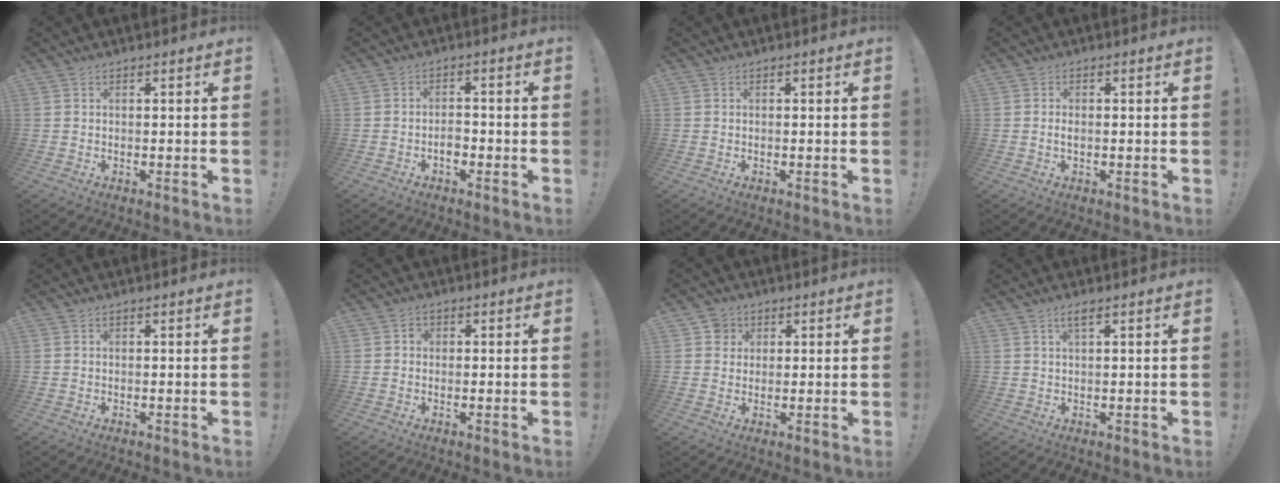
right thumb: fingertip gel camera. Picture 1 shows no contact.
{"total": 3.4, "force": [-1.6, 2.1, 2.2], "torque": [-0.030, 0.003, -0.029]}
{"total": 0.0}
{"total": 1.3, "force": [-0.2, 0.7, 1.1], "torque": [-0.023, 0.005, -0.003]}
{"total": 0.0}
{"total": 1.6, "force": [-0.2, 1.5, 0.6], "torque": [-0.013, 0.008, -0.005]}
{"total": 4.4, "force": [1.7, 4.0, 0.9], "torque": [-0.011, 0.004, 0.032]}
{"total": 2.2, "force": [1.0, 0.1, 1.9], "torque": [-0.035, -0.001, 0.015]}